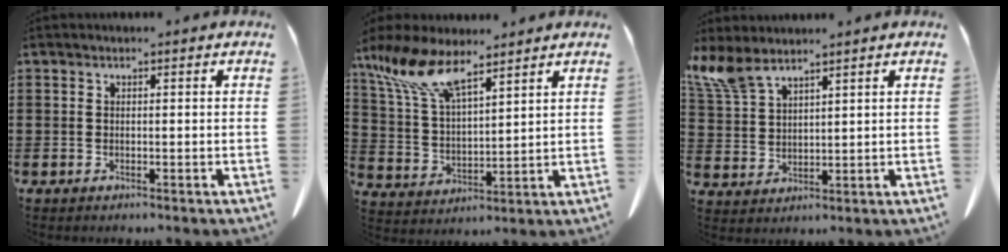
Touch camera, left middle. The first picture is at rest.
{"total": 11.3, "force": [8.2, 3.5, 7.0], "torque": [-0.164, -0.023, 0.150]}
{"total": 5.7, "force": [4.6, 1.4, 3.1], "torque": [-0.084, -0.013, 0.085]}